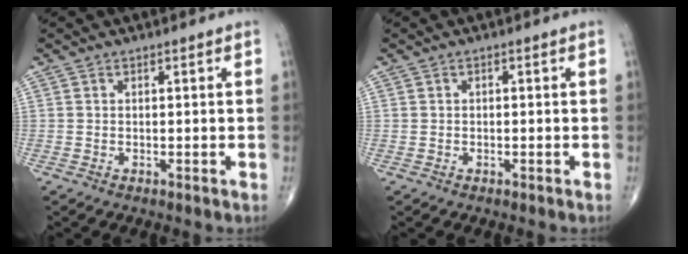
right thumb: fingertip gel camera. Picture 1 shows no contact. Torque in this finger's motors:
{"motor_torque": [2.86, 2.15, -0.19, -0.30, 0.01]}